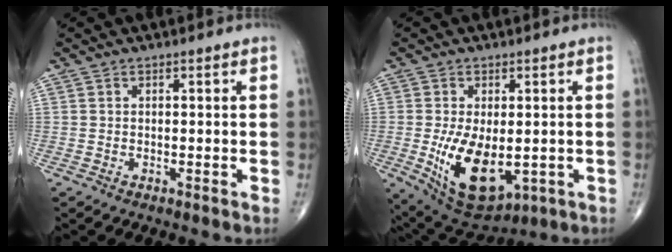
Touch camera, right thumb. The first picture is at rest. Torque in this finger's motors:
{"motor_torque": [4.12, 0.89, 1.59, -0.10, 0.50]}